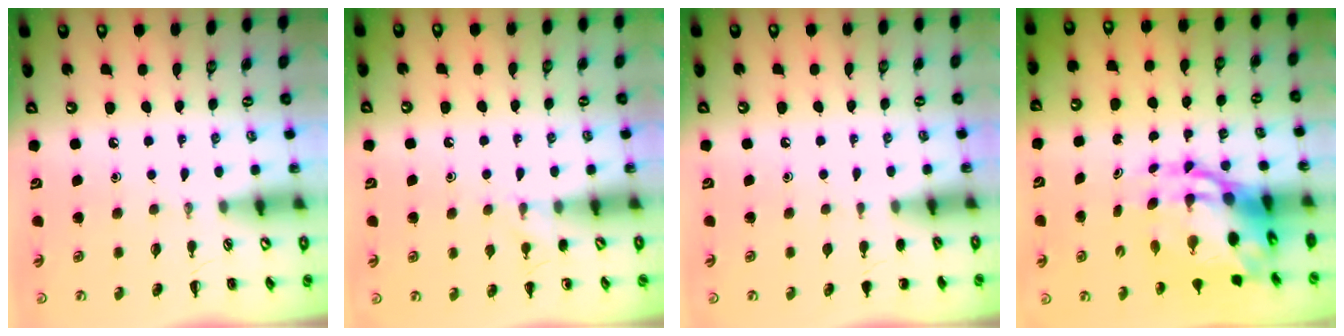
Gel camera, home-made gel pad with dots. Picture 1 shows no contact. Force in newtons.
{"total": 4.8, "press": 4.5, "slide": 1.7}
{"total": 1.1, "press": 1.0, "slide": 0.2}
{"total": 11.2, "press": 10.8, "slide": 3.0}